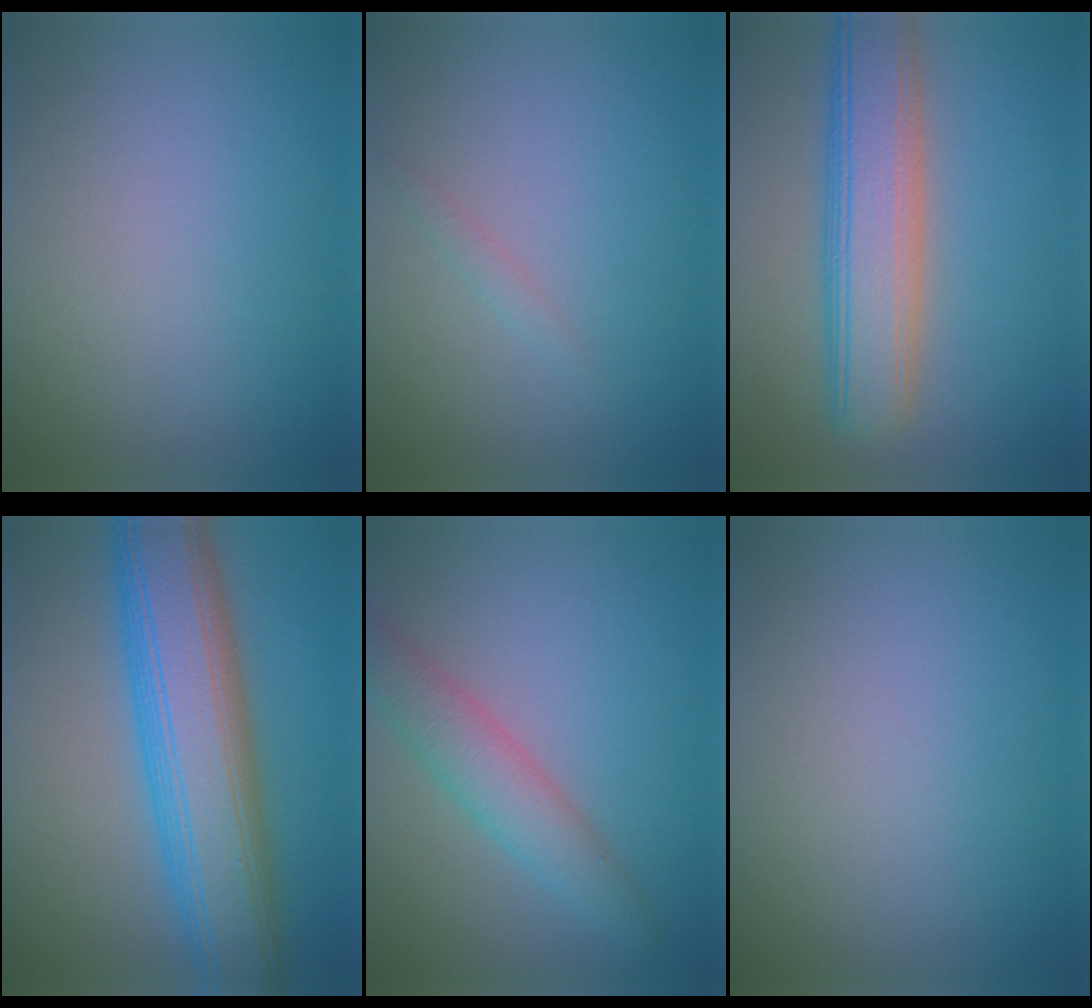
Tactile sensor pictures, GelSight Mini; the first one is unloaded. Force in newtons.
{"total": 0.7, "press": 0.7, "slide": 0.0}
{"total": 7.6, "press": 7.6, "slide": 0.5}
{"total": 11.4, "press": 11.4, "slide": 0.3}
{"total": 4.2, "press": 4.2, "slide": 0.1}
{"total": 0.0}